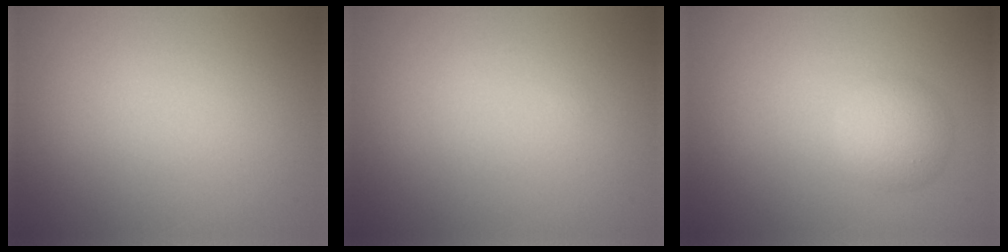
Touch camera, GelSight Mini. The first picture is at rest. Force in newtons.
{"total": 0.0}
{"total": 2.5, "press": 2.5, "slide": 0.1}